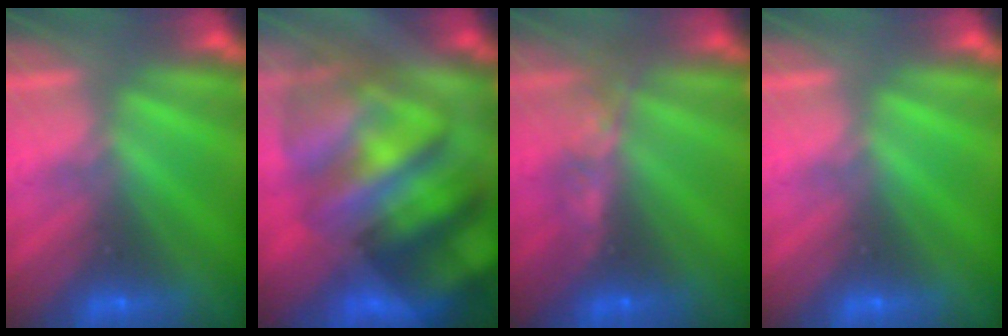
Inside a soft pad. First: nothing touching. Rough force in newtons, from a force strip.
{"total": 9.4}
{"total": 9.1}
{"total": 0.0}